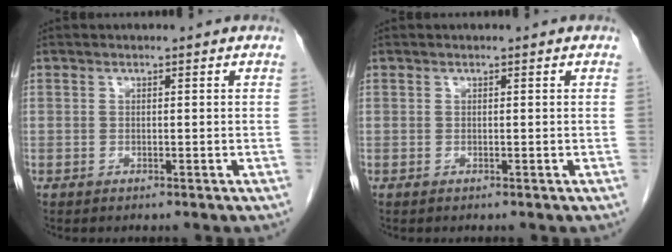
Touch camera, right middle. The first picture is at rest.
{"total": 0.0}